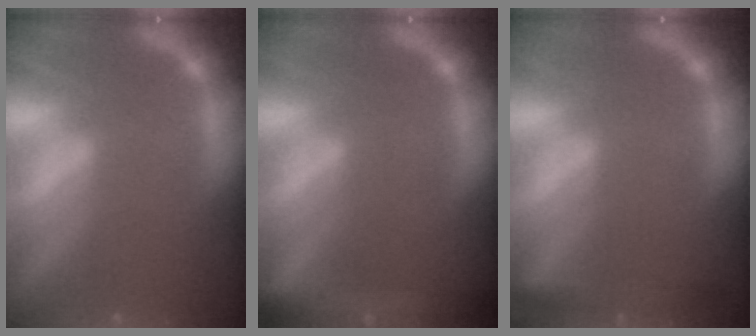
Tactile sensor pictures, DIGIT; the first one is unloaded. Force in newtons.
{"total": 7.4}
{"total": 2.9}